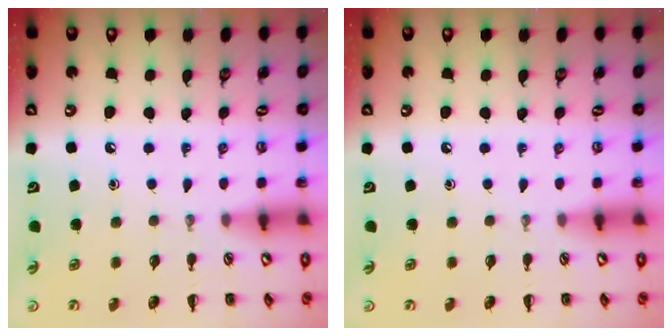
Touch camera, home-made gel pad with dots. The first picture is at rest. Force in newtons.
{"total": 0.0}